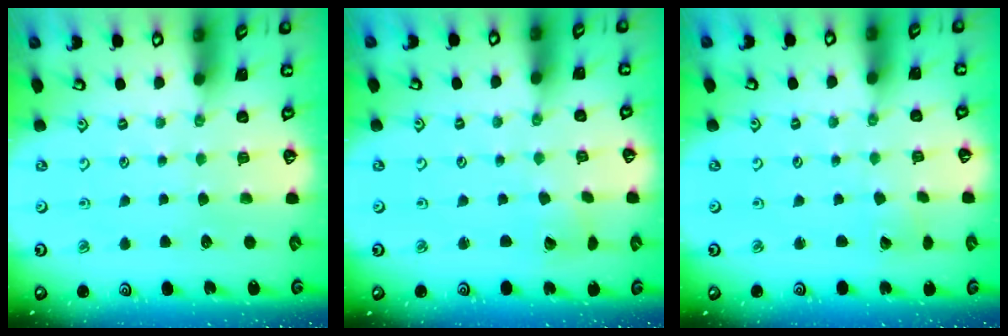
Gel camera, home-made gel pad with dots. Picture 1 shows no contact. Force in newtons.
{"total": 2.1, "press": 2.1, "slide": 0.3}
{"total": 2.4, "press": 2.4, "slide": 0.2}